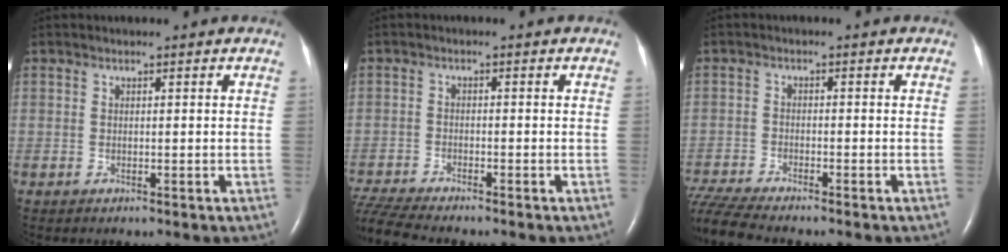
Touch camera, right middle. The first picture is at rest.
{"total": 7.3, "force": [-6.9, -0.2, 2.6], "torque": [-0.055, -0.016, -0.125]}
{"total": 8.8, "force": [-8.1, 0.2, 3.5], "torque": [-0.074, -0.016, -0.145]}